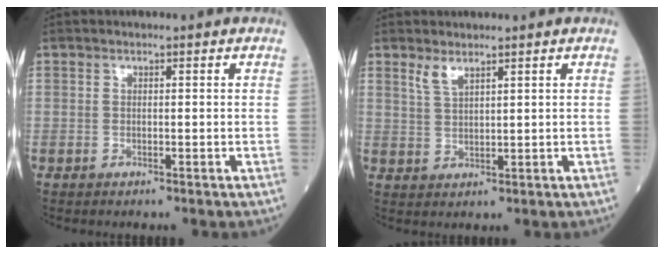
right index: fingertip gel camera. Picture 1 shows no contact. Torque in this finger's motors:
{"motor_torque": [0.22, 0.23, 0.01, 0.04]}